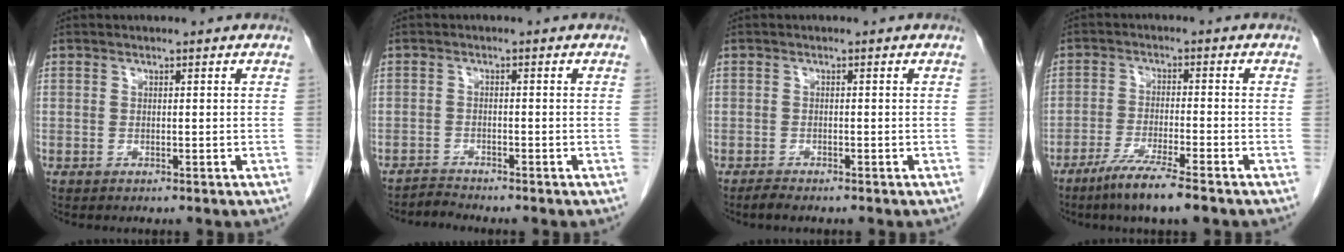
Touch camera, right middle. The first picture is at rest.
{"total": 1.8, "force": [-1.6, -0.4, -0.7], "torque": [0.020, -0.012, -0.029]}
{"total": 1.3, "force": [-1.2, 0.1, 0.6], "torque": [-0.019, -0.003, -0.023]}
{"total": 7.2, "force": [-5.1, -0.1, 5.1], "torque": [-0.094, -0.019, -0.090]}